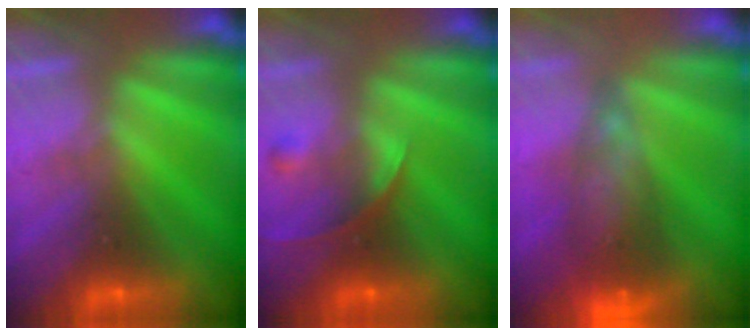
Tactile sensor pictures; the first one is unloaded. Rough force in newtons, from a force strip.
{"total": 2.4}
{"total": 7.3}